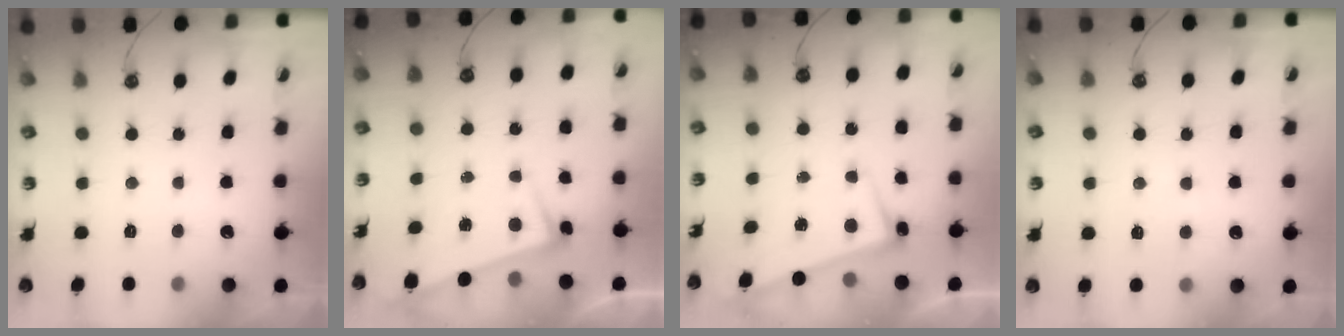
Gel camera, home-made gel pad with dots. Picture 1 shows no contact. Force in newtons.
{"total": 1.6, "press": 1.5, "slide": 0.5}
{"total": 2.6, "press": 2.5, "slide": 0.7}
{"total": 2.0, "press": 2.0, "slide": 0.3}